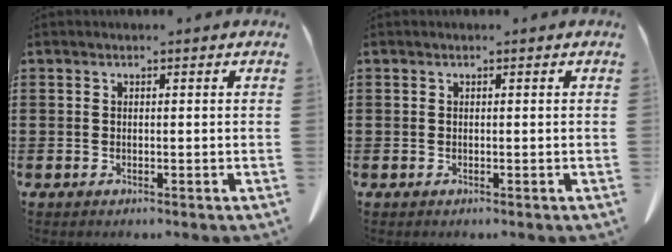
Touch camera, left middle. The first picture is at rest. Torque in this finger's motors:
{"motor_torque": [0.01, -0.01, 0.01, 0.00]}